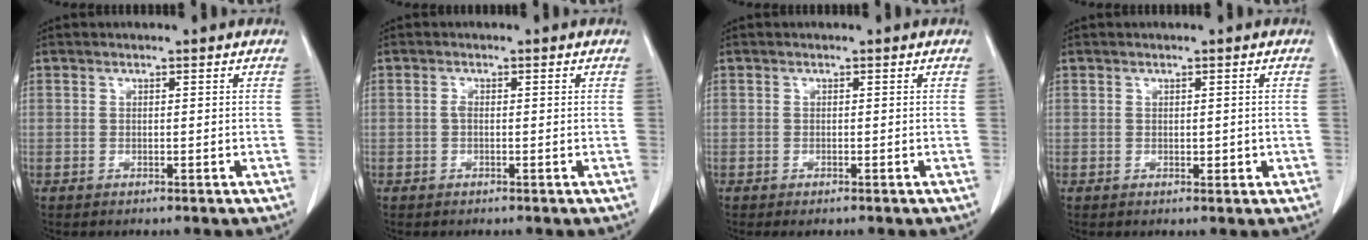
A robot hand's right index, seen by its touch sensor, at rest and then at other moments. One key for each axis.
{"total": 1.0, "fx": 0.1, "fy": 0.4, "fz": 0.9, "tx": -0.014, "ty": 0.003, "tz": 0.003}
{"total": 0.6, "fx": -0.4, "fy": 0.1, "fz": 0.4, "tx": -0.007, "ty": -0.003, "tz": -0.002}
{"total": 1.2, "fx": 0.1, "fy": 0.8, "fz": 0.8, "tx": -0.007, "ty": 0.000, "tz": 0.006}